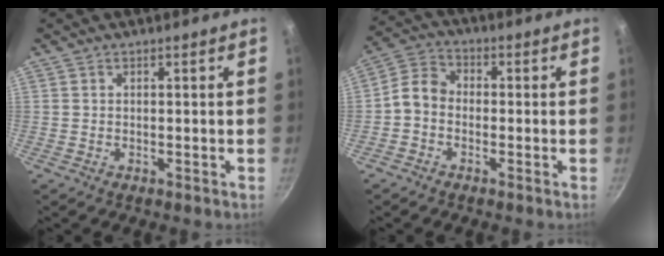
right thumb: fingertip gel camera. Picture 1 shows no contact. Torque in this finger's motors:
{"motor_torque": [0.23, 1.08, 0.42, -0.96, 0.01]}